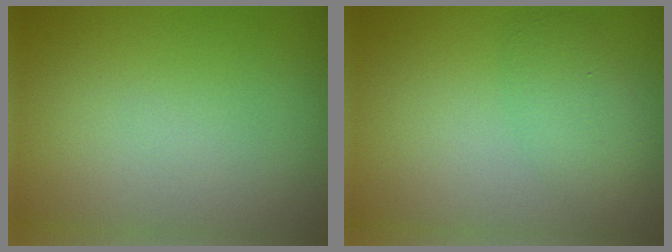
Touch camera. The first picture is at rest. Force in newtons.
{"total": 2.8, "press": 2.8, "slide": 0.2}